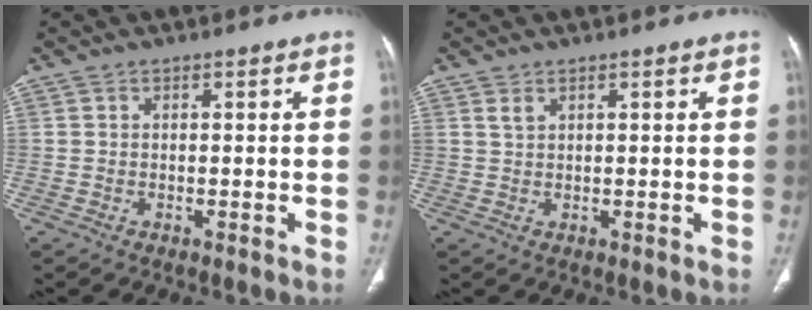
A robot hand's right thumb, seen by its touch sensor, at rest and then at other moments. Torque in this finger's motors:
{"motor_torque": [0.71, 3.48, 0.32, 0.16, 0.27]}